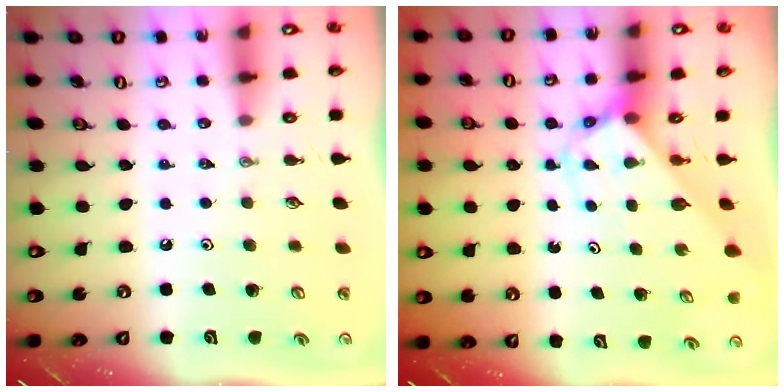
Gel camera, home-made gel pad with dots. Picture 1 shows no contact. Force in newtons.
{"total": 2.7, "press": 2.7, "slide": 0.1}